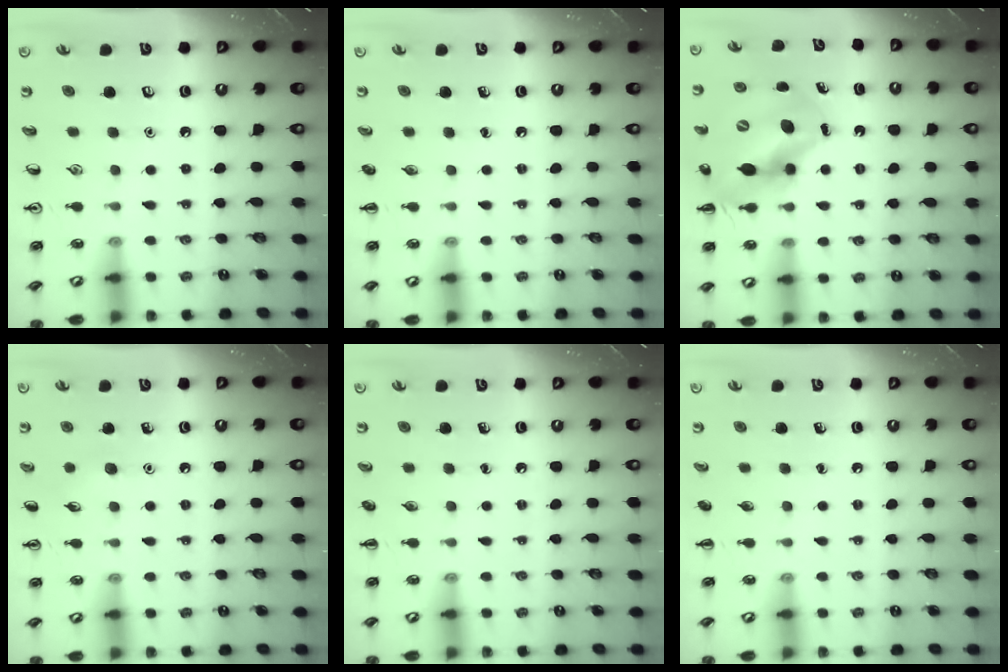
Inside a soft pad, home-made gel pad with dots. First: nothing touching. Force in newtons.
{"total": 0.0}
{"total": 11.9, "press": 11.6, "slide": 2.7}
{"total": 4.5, "press": 4.2, "slide": 1.3}
{"total": 0.0}
{"total": 0.0}